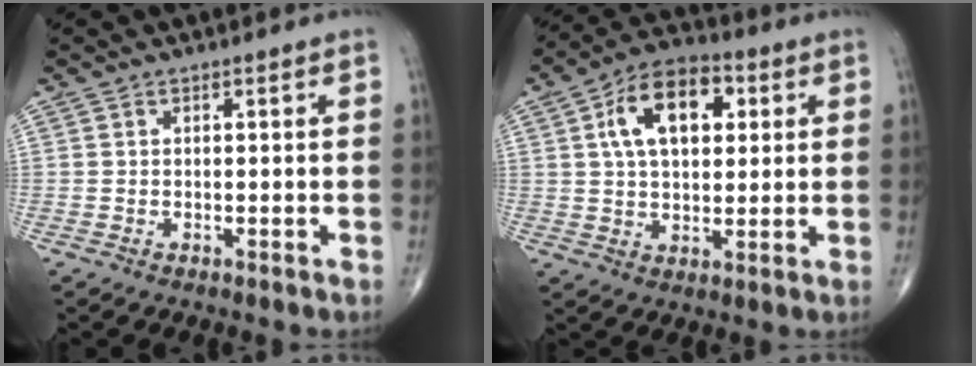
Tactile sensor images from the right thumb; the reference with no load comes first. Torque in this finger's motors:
{"motor_torque": [0.59, 2.95, 1.46, 0.44, 0.10]}